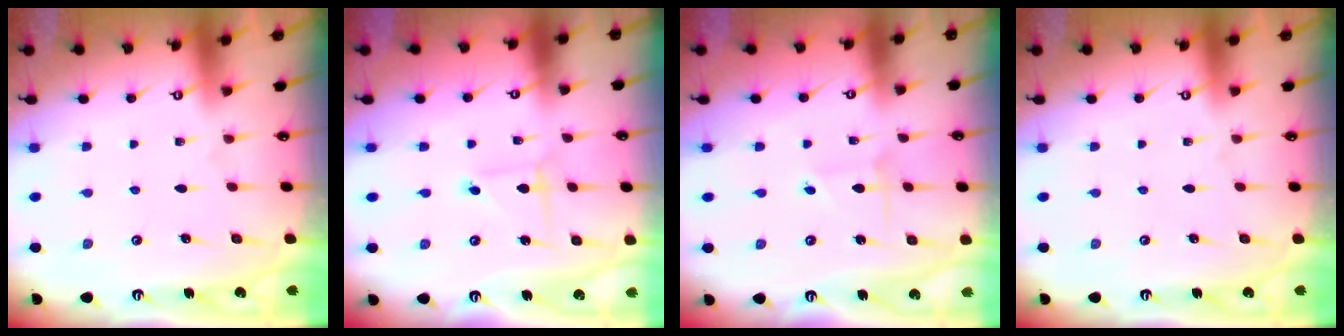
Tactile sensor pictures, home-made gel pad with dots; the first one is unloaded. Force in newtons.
{"total": 1.5, "press": 1.5, "slide": 0.1}
{"total": 2.4, "press": 2.4, "slide": 0.2}
{"total": 0.0}